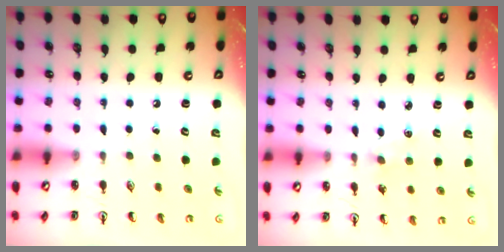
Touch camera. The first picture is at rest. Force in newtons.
{"total": 1.7, "press": 1.6, "slide": 0.3}